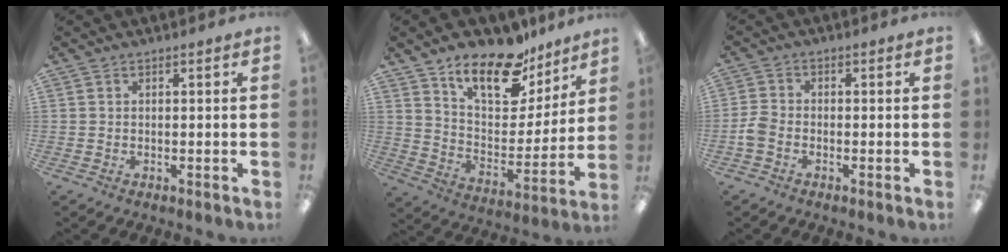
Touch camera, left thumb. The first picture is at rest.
{"total": 17.3, "force": [12.8, 7.9, 8.6], "torque": [-0.137, -0.088, 0.225]}
{"total": 3.6, "force": [-1.6, 2.3, 2.3], "torque": [-0.050, 0.006, -0.030]}